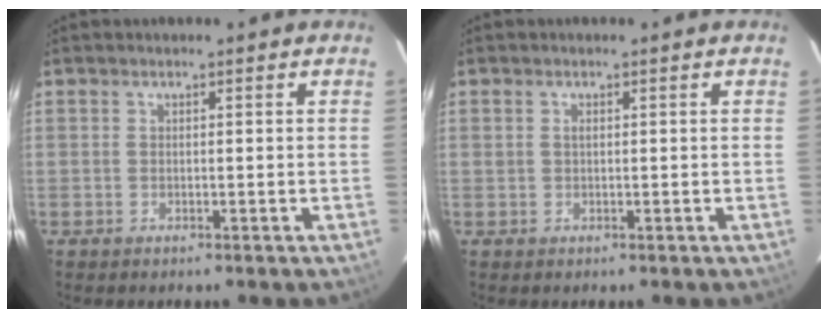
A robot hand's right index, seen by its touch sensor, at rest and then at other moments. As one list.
[{"total": 0.6, "force": [0.3, 0.3, 0.4], "torque": [-0.005, 0.002, 0.005]}]